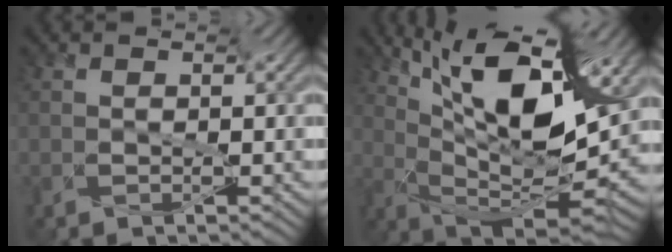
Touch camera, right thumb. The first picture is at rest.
{"total": 12.4, "force": [6.0, 1.8, 10.7], "torque": [-0.203, 0.004, 0.119]}